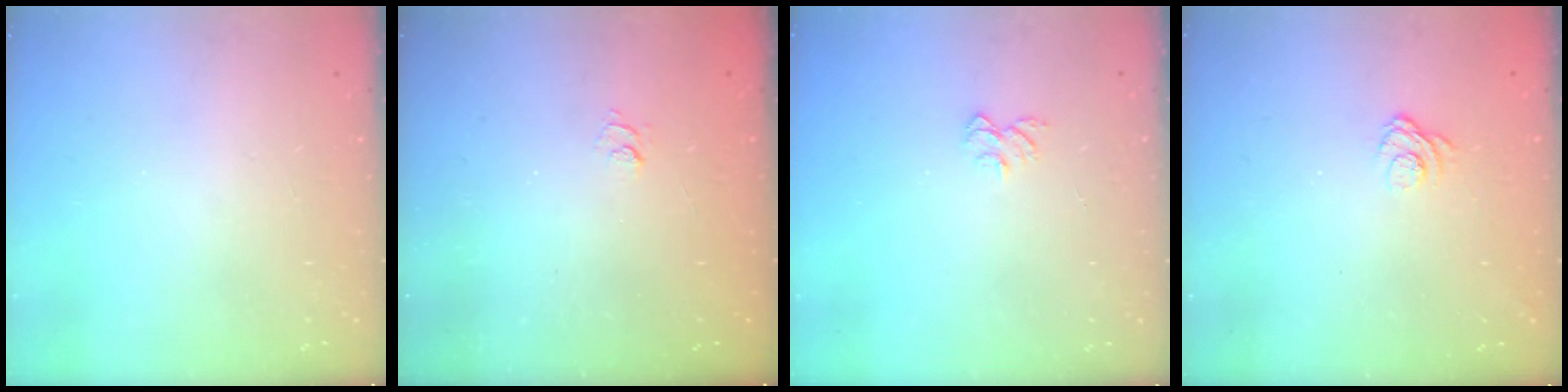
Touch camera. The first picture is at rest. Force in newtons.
{"total": 1.9, "press": 1.5, "slide": 1.3}
{"total": 5.4, "press": 5.4, "slide": 0.5}
{"total": 5.1, "press": 4.9, "slide": 1.3}